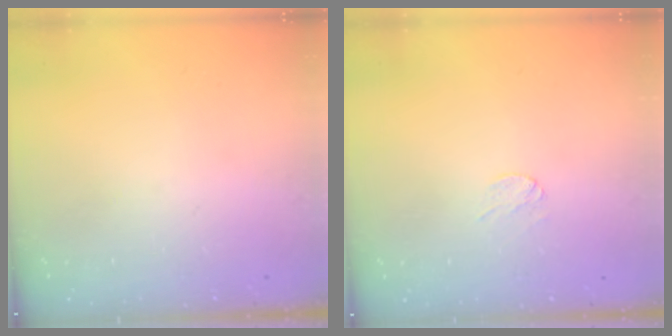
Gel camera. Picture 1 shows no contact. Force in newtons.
{"total": 2.6, "press": 2.5, "slide": 0.3}